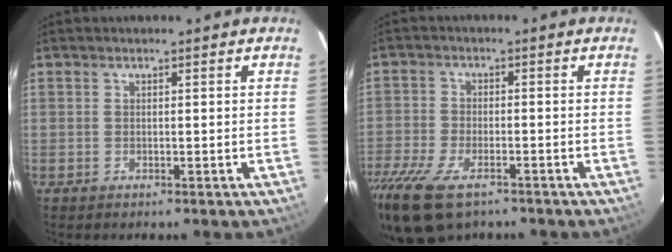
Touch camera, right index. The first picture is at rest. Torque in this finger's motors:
{"motor_torque": [1.51, -0.63, 0.72, 0.19]}